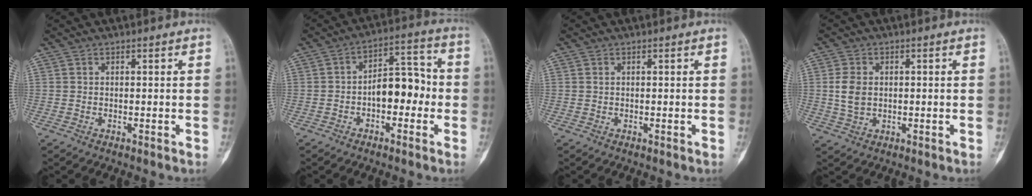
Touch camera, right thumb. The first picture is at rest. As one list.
[{"total": 9.4, "force": [-1.7, 5.5, 7.4], "torque": [-0.083, 0.040, -0.037]}, {"total": 0.0}, {"total": 4.9, "force": [0.3, 3.6, 3.4], "torque": [-0.064, 0.002, 0.008]}]